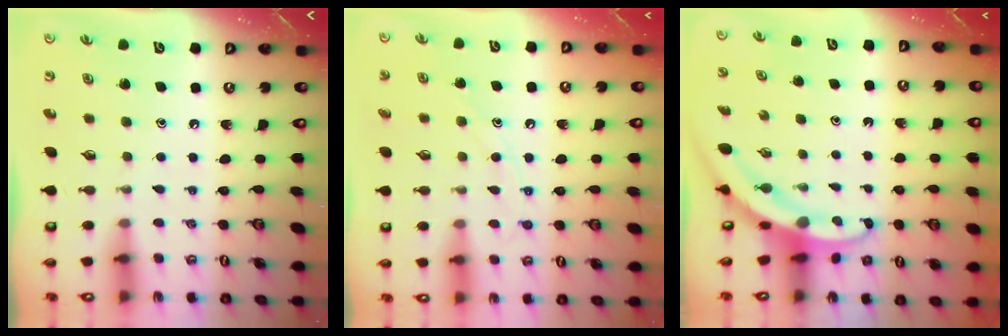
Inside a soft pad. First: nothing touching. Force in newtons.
{"total": 8.9, "press": 8.8, "slide": 0.8}
{"total": 3.1, "press": 3.1, "slide": 0.3}